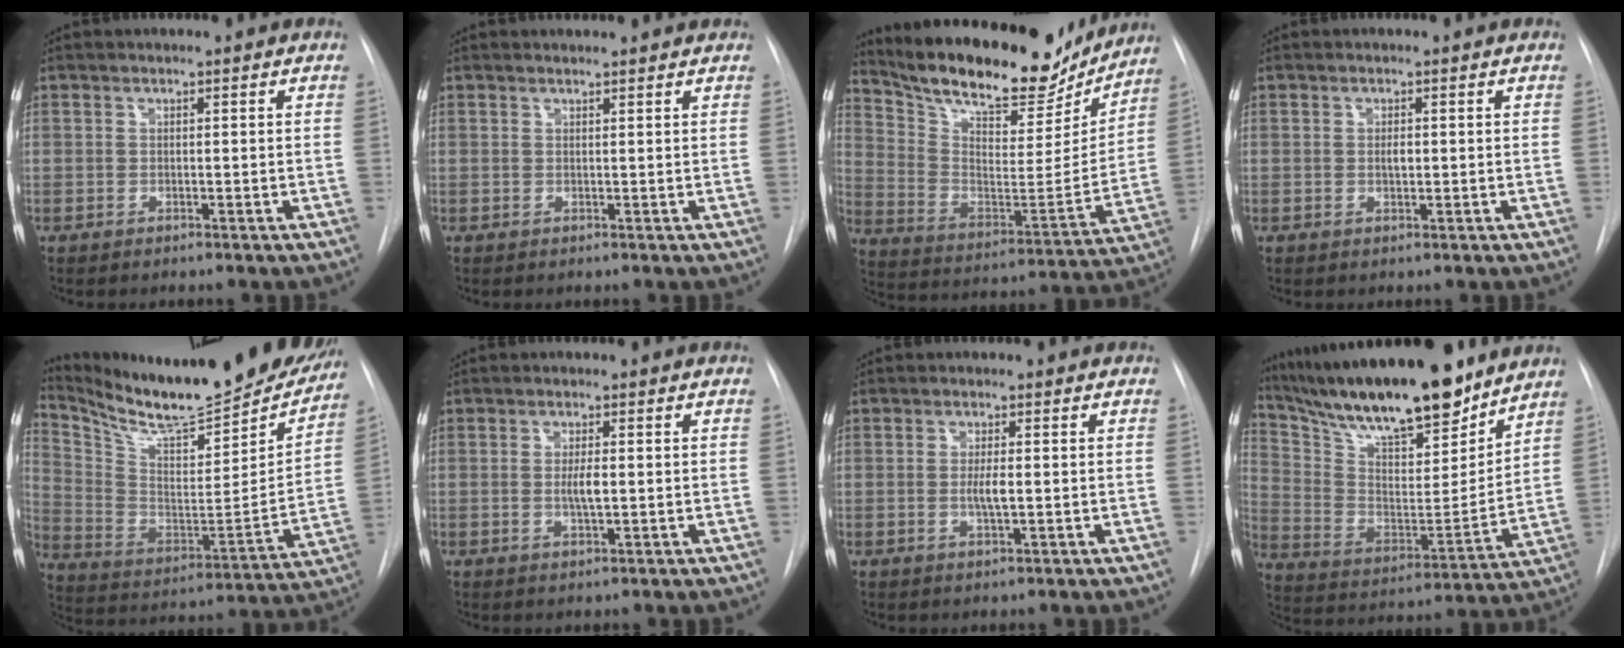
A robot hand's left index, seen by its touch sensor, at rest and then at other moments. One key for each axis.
{"total": 2.7, "fx": 2.6, "fy": 0.4, "fz": 0.6, "tx": -0.011, "ty": 0.009, "tz": 0.022}
{"total": 23.3, "fx": 20.0, "fy": 6.7, "fz": 10.0, "tx": -0.170, "ty": -0.020, "tz": 0.298}
{"total": 1.3, "fx": -0.6, "fy": 0.6, "fz": 0.9, "tx": -0.016, "ty": -0.006, "tz": -0.011}
{"total": 25.1, "fx": 22.4, "fy": 4.9, "fz": 10.2, "tx": -0.172, "ty": -0.072, "tz": 0.326}
{"total": 2.6, "fx": -0.8, "fy": 0.6, "fz": 2.5, "tx": -0.047, "ty": -0.008, "tz": -0.013}
{"total": 2.6, "fx": -0.9, "fy": 0.5, "fz": 2.4, "tx": -0.047, "ty": -0.008, "tz": -0.016}
{"total": 24.1, "fx": 19.9, "fy": 5.5, "fz": 12.5, "tx": -0.222, "ty": -0.013, "tz": 0.320}